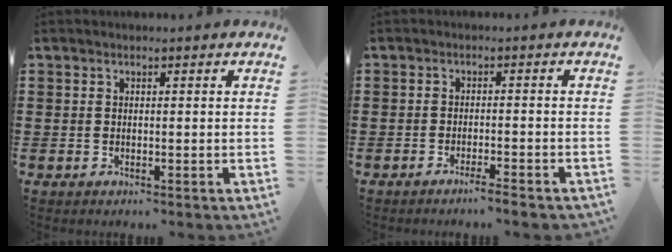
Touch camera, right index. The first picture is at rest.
{"total": 2.4, "force": [-2.1, -0.2, 1.2], "torque": [-0.019, 0.000, -0.039]}